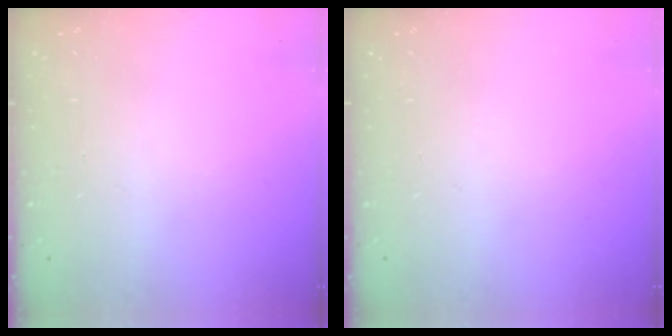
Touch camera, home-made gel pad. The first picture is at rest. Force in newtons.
{"total": 0.0}